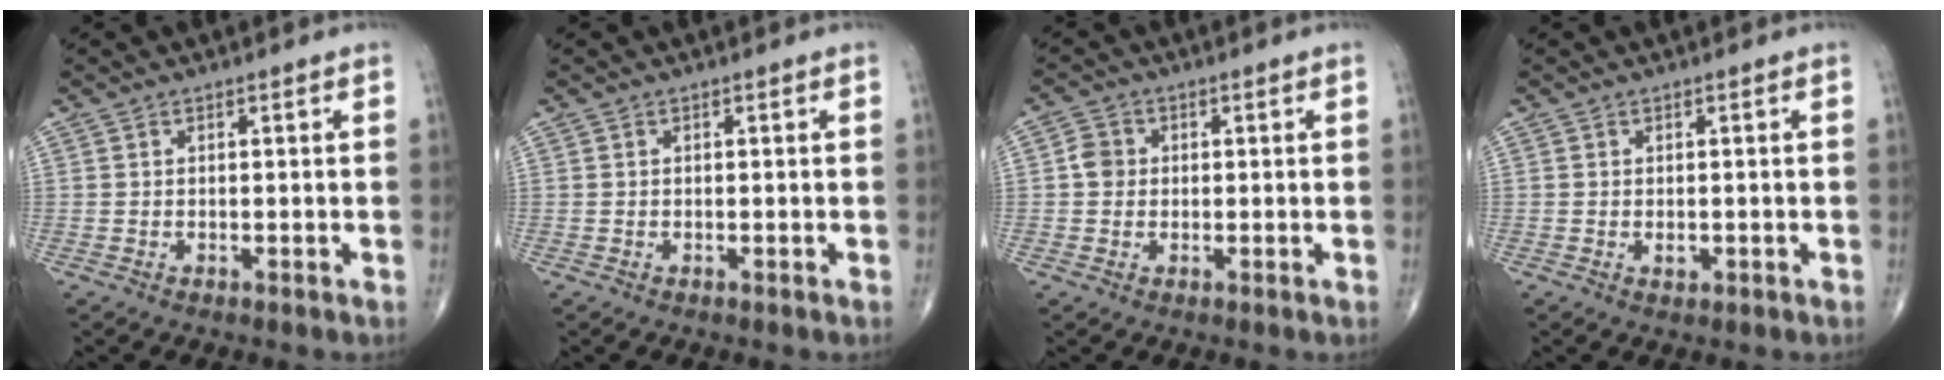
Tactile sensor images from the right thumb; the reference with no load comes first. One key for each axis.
{"total": 0.0}
{"total": 3.2, "fx": 0.1, "fy": 2.9, "fz": 1.3, "tx": -0.012, "ty": 0.005, "tz": -0.004}
{"total": 1.2, "fx": -0.2, "fy": 0.8, "fz": 0.9, "tx": -0.009, "ty": 0.000, "tz": -0.001}